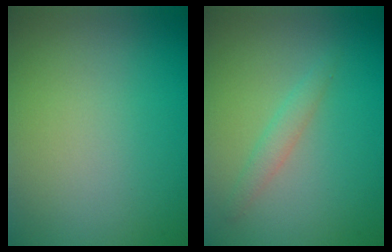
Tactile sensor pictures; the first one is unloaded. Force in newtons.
{"total": 1.5, "press": 1.5, "slide": 0.0}